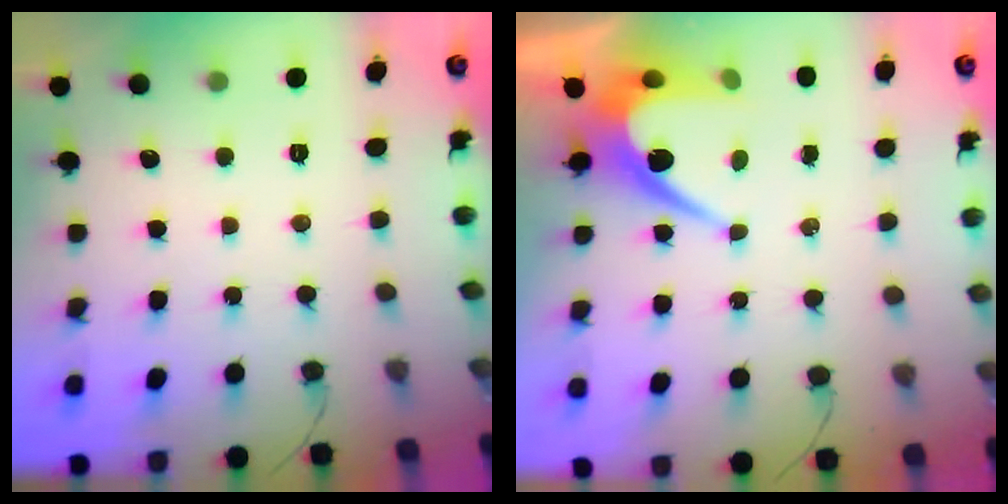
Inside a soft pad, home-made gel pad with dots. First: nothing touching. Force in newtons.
{"total": 7.7, "press": 7.7, "slide": 0.5}